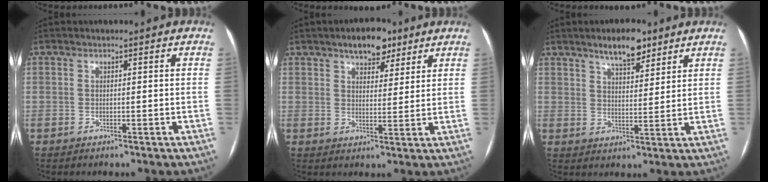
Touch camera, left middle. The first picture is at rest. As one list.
[{"total": 6.5, "force": [4.4, 3.1, 3.5], "torque": [-0.044, 0.010, 0.065]}, {"total": 6.8, "force": [4.9, 2.2, 4.2], "torque": [-0.066, 0.005, 0.081]}]